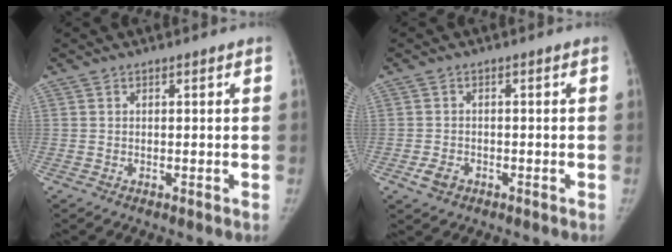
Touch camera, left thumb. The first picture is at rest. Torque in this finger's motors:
{"motor_torque": [-0.08, 0.07, 0.29, -0.21, 0.10]}